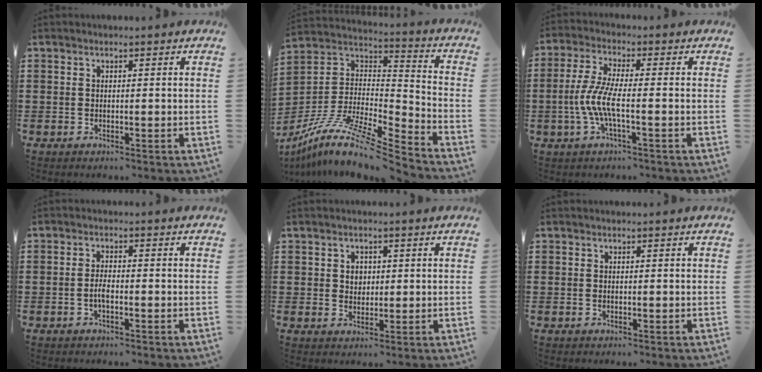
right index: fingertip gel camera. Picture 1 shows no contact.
{"total": 11.2, "force": [-8.6, 1.4, 6.9], "torque": [-0.143, 0.001, -0.173]}
{"total": 6.5, "force": [-1.9, 1.2, 6.1], "torque": [-0.150, -0.017, -0.046]}
{"total": 2.3, "force": [-0.9, 0.4, 2.1], "torque": [-0.054, -0.004, -0.021]}
{"total": 1.7, "force": [0.6, 1.4, 0.6], "torque": [-0.016, 0.009, 0.011]}
{"total": 0.0}